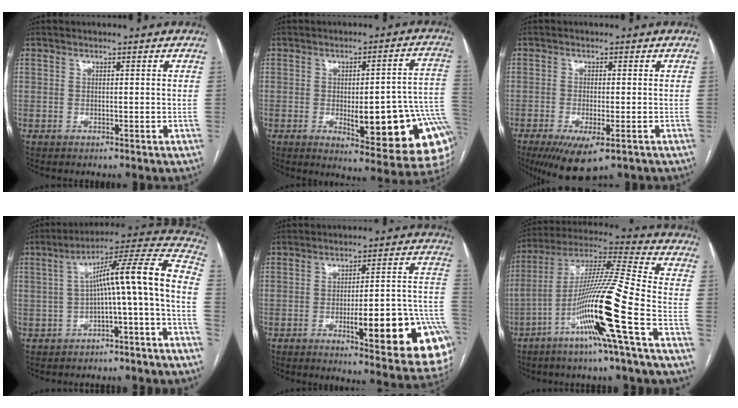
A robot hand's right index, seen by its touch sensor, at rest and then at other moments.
{"total": 19.2, "force": [-4.4, 4.6, 18.2], "torque": [-0.138, 0.018, -0.034]}
{"total": 7.8, "force": [-4.6, 2.0, 6.0], "torque": [-0.095, -0.020, -0.071]}
{"total": 13.8, "force": [-2.9, 0.3, 13.5], "torque": [-0.192, 0.050, -0.044]}
{"total": 19.2, "force": [-6.8, 3.2, 17.7], "torque": [-0.142, 0.017, -0.074]}
{"total": 17.4, "force": [-6.8, -1.7, 16.0], "torque": [-0.308, -0.010, -0.132]}